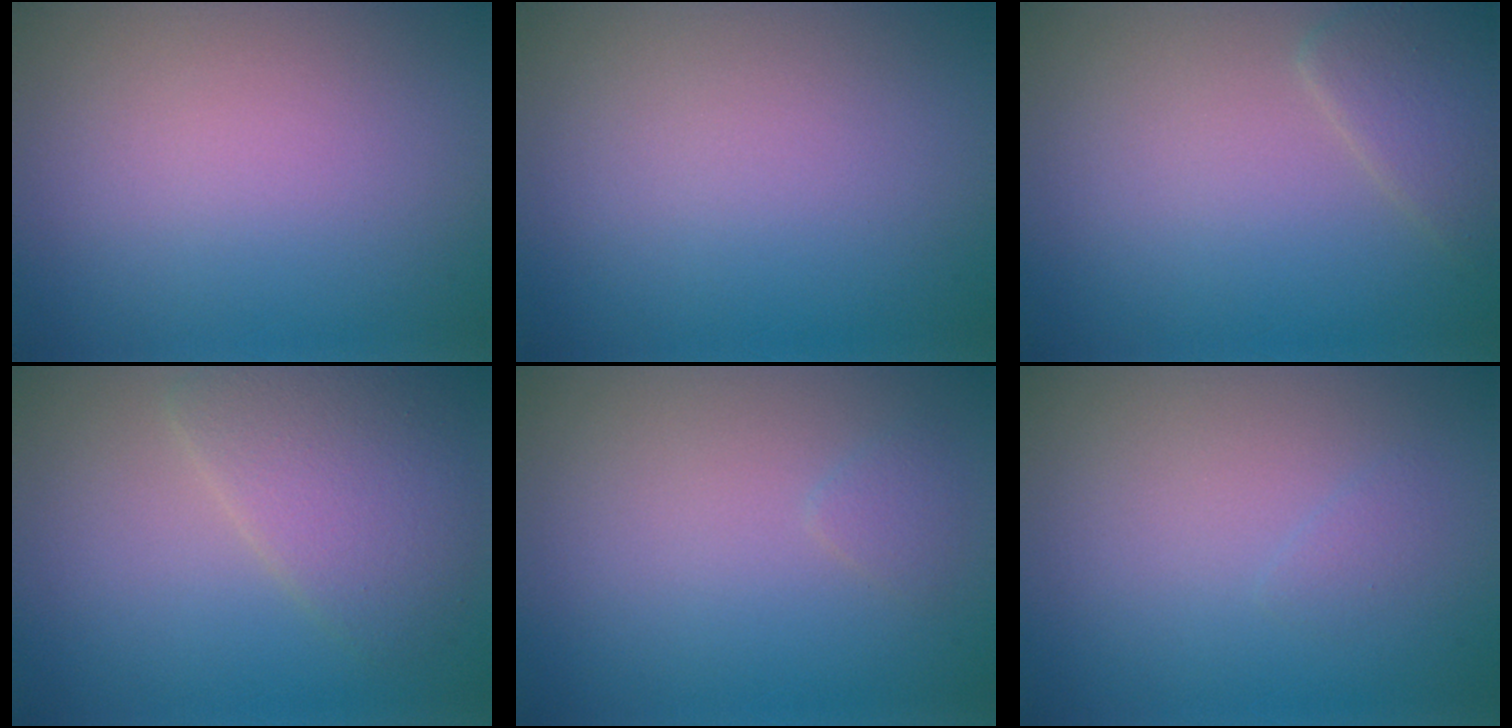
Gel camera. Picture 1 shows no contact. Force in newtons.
{"total": 0.0}
{"total": 2.6, "press": 2.6, "slide": 0.1}
{"total": 4.7, "press": 4.7, "slide": 0.2}
{"total": 0.9, "press": 0.9, "slide": 0.0}
{"total": 0.7, "press": 0.7, "slide": 0.1}